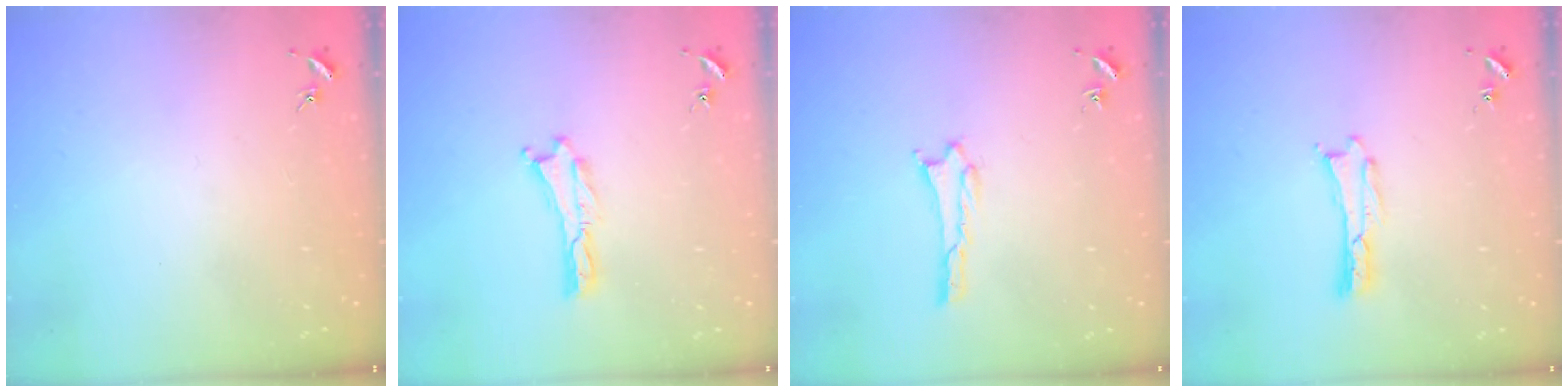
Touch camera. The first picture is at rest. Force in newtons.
{"total": 0.0}
{"total": 0.9, "press": 0.8, "slide": 0.1}
{"total": 0.0}